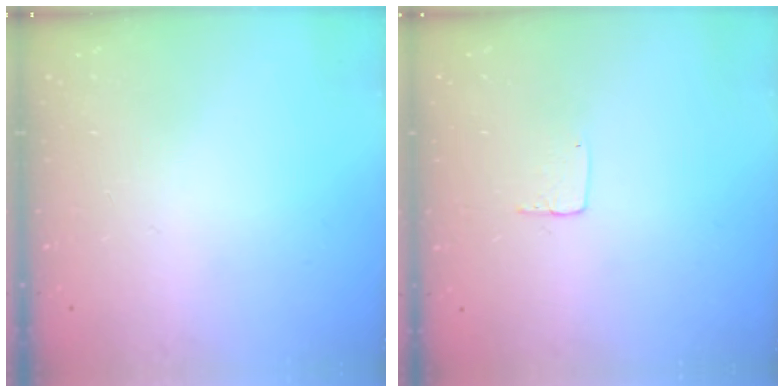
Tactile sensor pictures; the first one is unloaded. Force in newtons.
{"total": 3.5, "press": 3.5, "slide": 0.2}